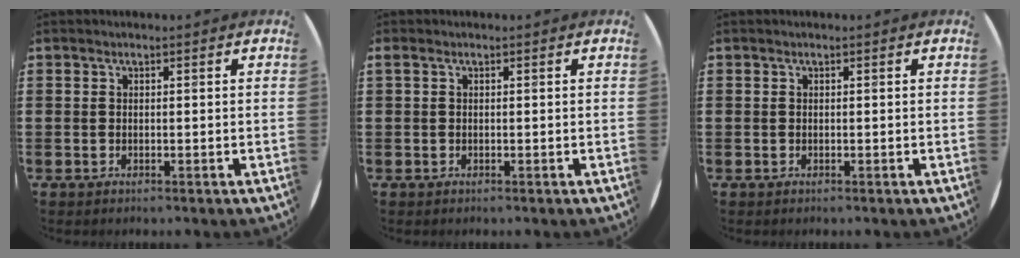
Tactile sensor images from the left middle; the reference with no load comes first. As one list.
[{"total": 0.0}, {"total": 0.0}]